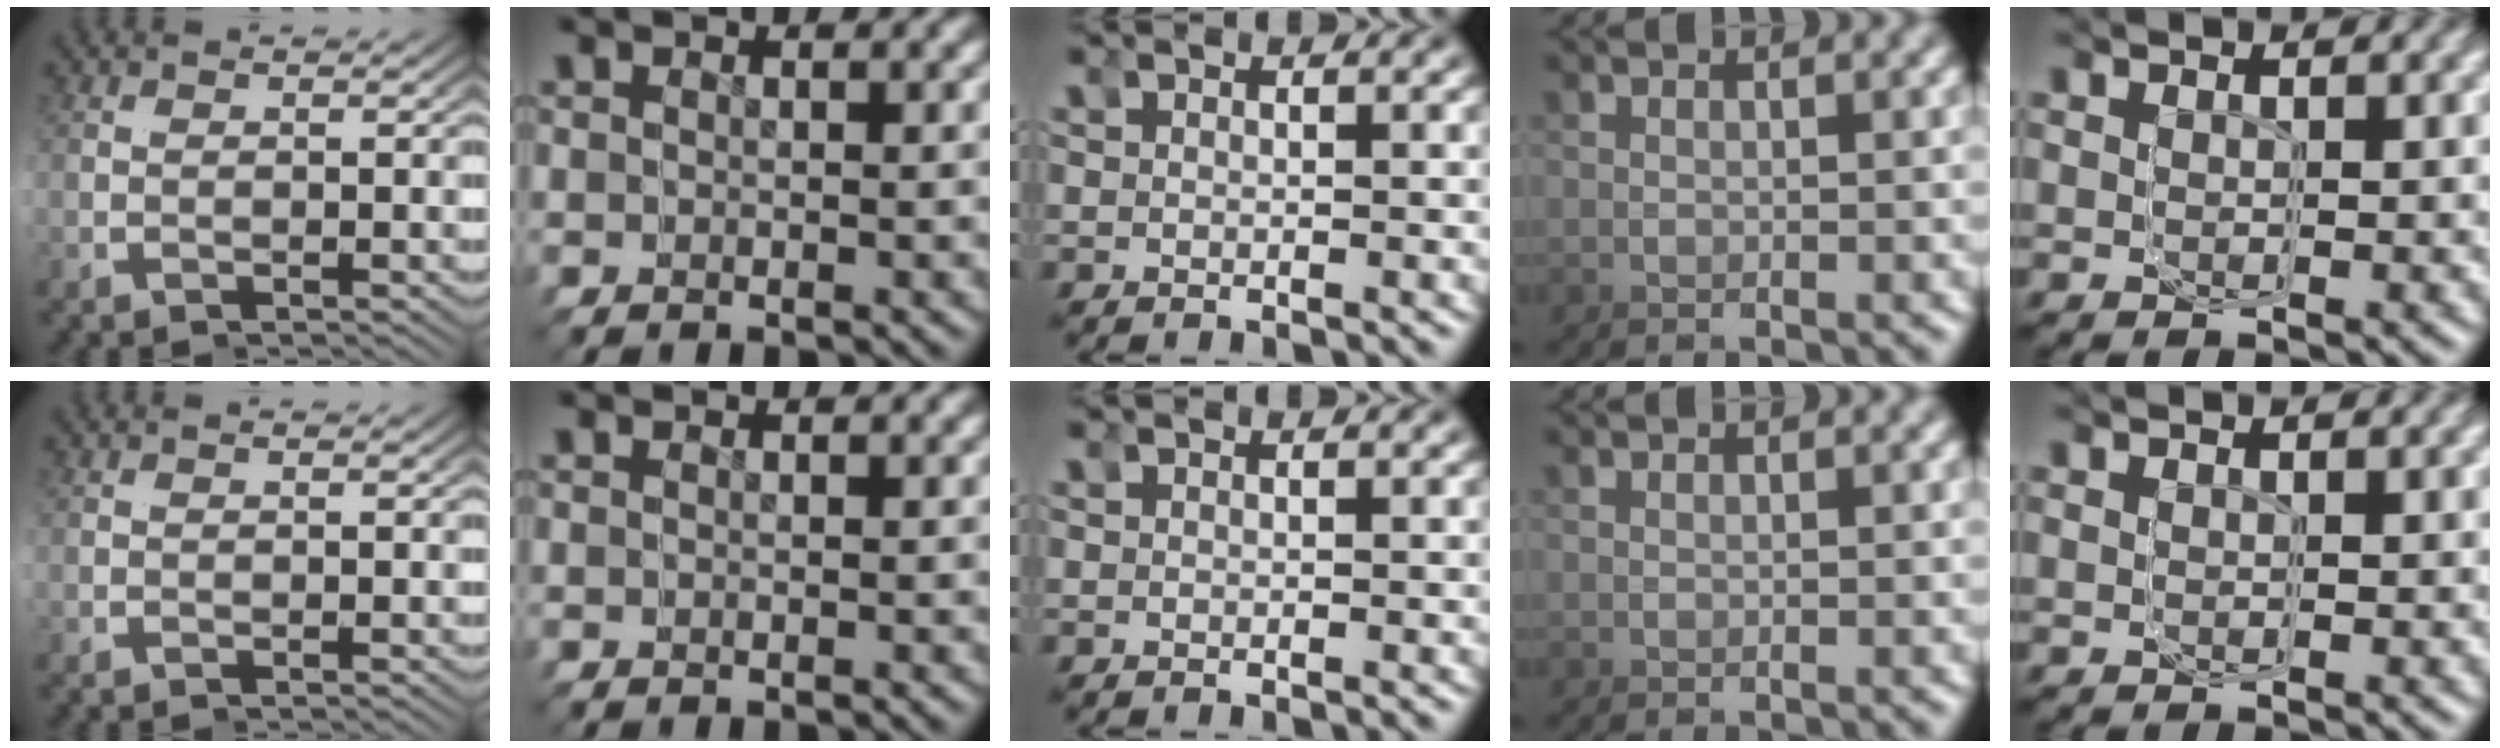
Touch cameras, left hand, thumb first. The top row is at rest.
{}